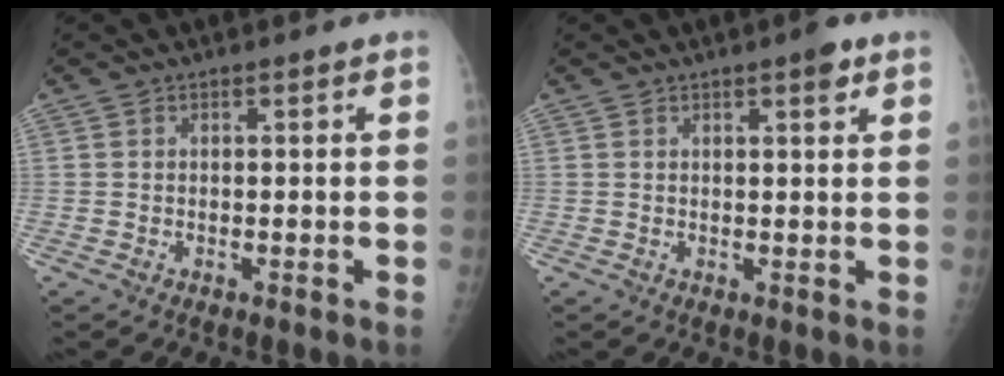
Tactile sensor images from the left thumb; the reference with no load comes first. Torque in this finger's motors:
{"motor_torque": [0.43, 0.52, 0.58, -0.06, 0.03]}